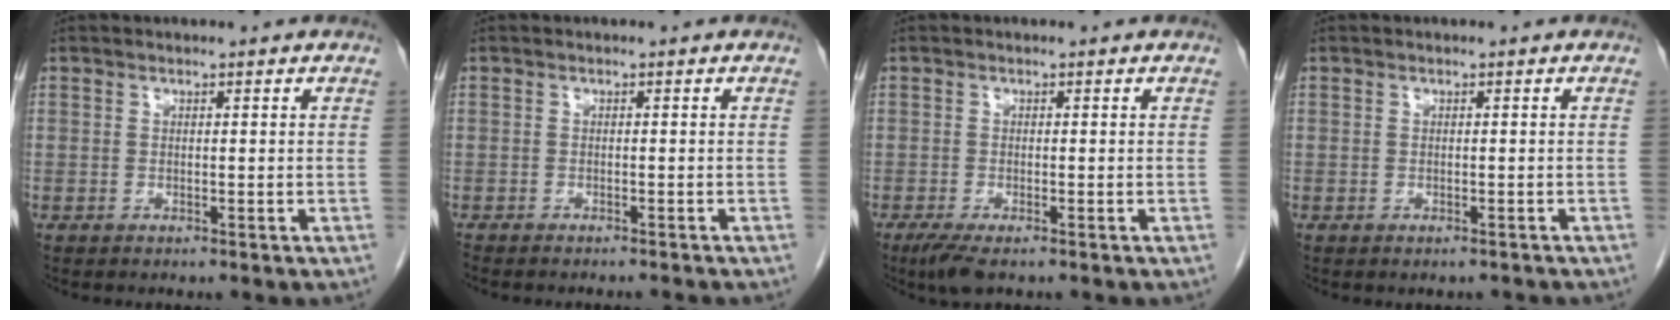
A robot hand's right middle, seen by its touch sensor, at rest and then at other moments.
{"total": 3.6, "force": [-3.4, 0.1, 1.1], "torque": [-0.013, -0.005, -0.048]}
{"total": 3.2, "force": [-2.1, 0.6, 2.3], "torque": [-0.048, -0.011, -0.039]}
{"total": 0.9, "force": [-0.8, 0.3, 0.3], "torque": [-0.006, -0.002, -0.010]}